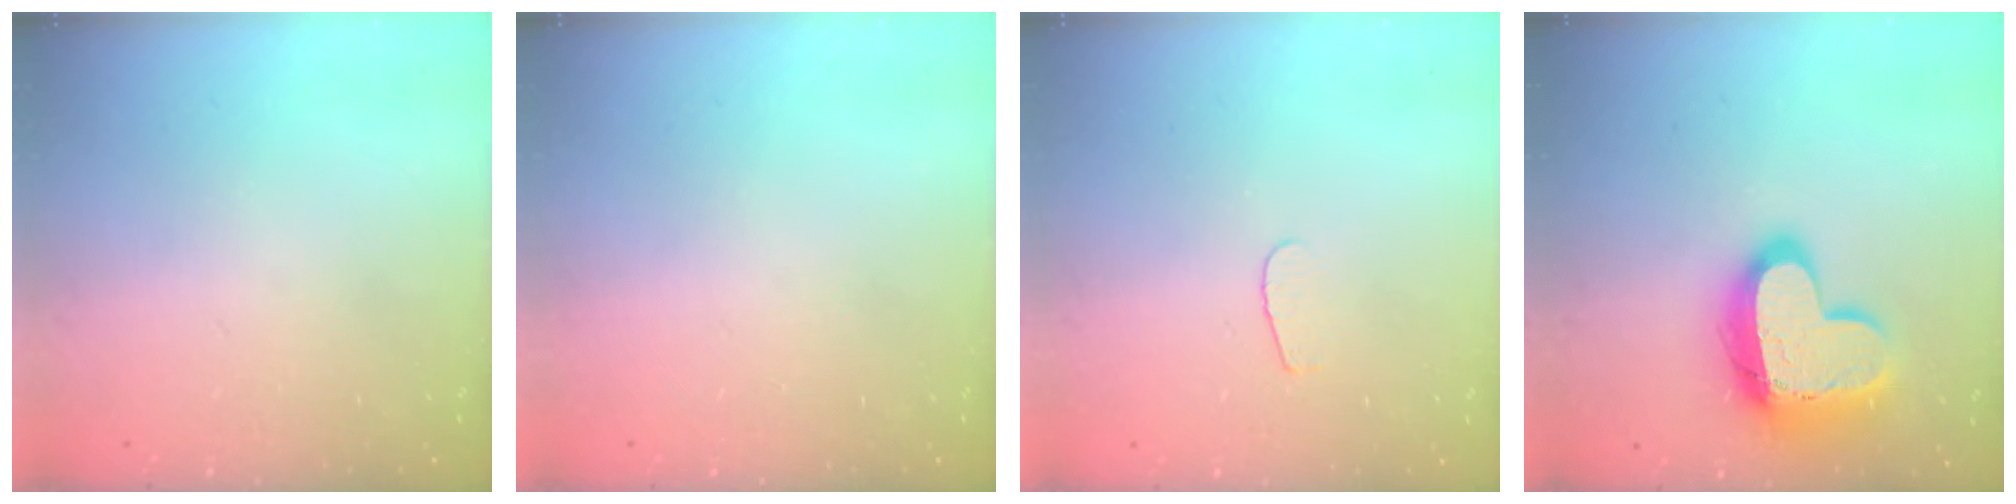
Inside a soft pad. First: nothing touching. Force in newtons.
{"total": 0.0}
{"total": 3.7, "press": 3.6, "slide": 0.4}
{"total": 16.9, "press": 16.8, "slide": 1.3}